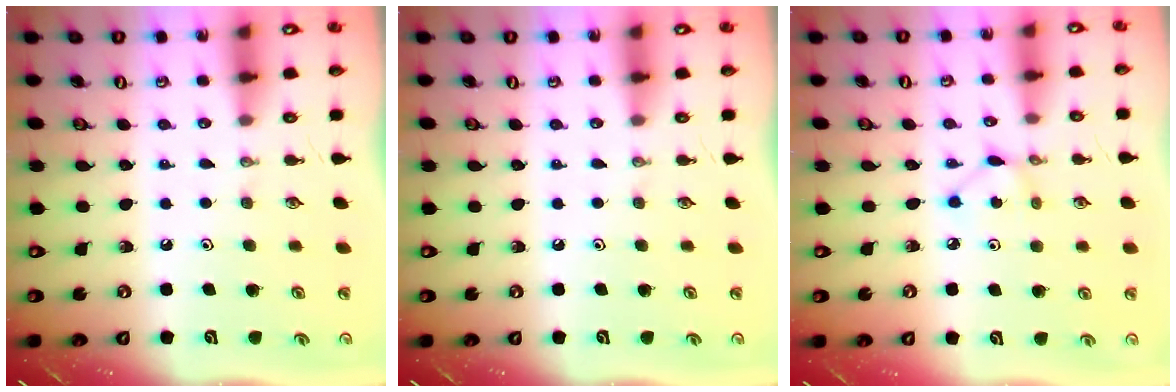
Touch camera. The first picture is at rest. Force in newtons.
{"total": 0.0}
{"total": 2.4, "press": 2.4, "slide": 0.1}